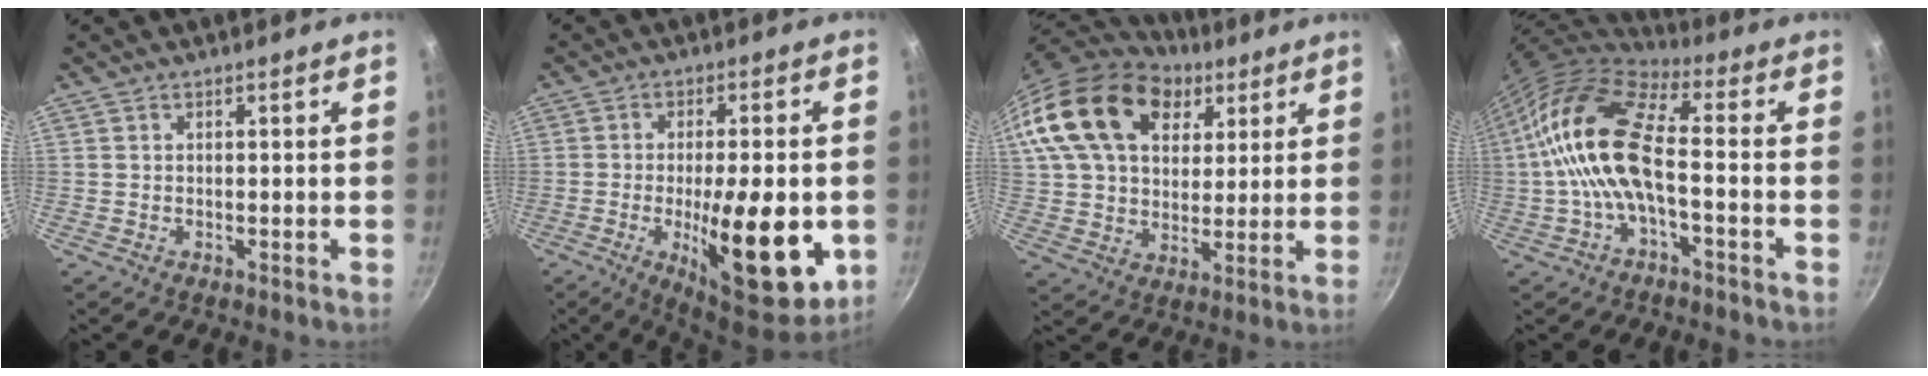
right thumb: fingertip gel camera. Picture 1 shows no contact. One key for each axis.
{"total": 19.7, "fx": -4.4, "fy": 6.7, "fz": 18.1, "tx": -0.241, "ty": 0.002, "tz": -0.055}
{"total": 23.4, "fx": 10.0, "fy": 16.0, "fz": 13.9, "tx": -0.239, "ty": -0.001, "tz": 0.176}
{"total": 14.6, "fx": -1.5, "fy": 6.0, "fz": 13.2, "tx": -0.254, "ty": 0.034, "tz": -0.041}